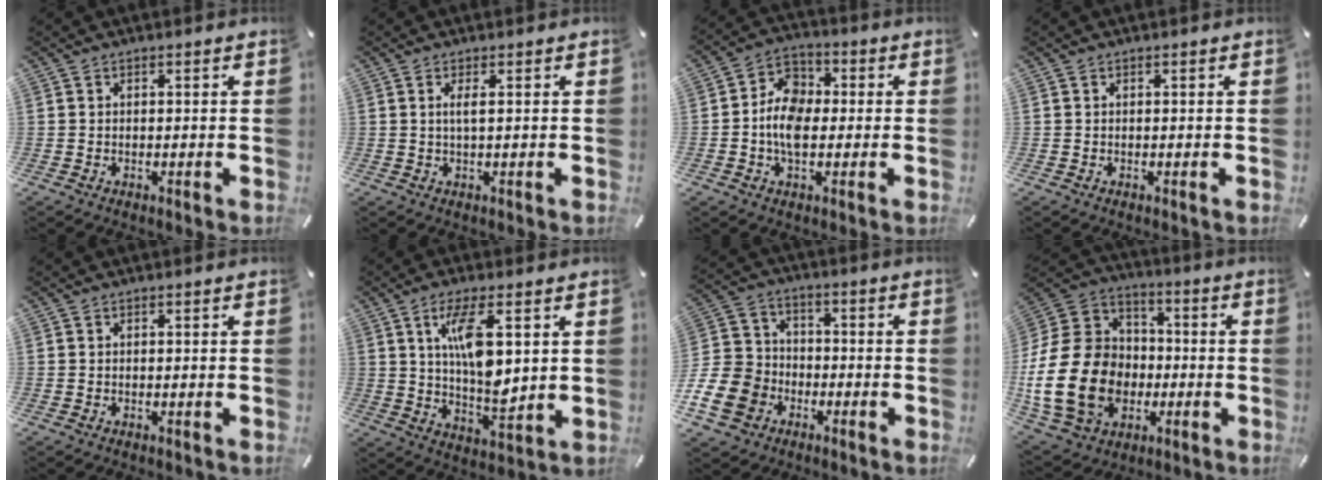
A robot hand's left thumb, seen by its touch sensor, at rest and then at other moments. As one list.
[{"total": 2.4, "force": [0.4, 0.3, 2.3], "torque": [-0.048, -0.001, 0.006]}, {"total": 8.7, "force": [-1.6, 6.3, 5.9], "torque": [-0.119, 0.016, -0.030]}, {"total": 0.0}, {"total": 0.0}, {"total": 12.0, "force": [4.2, 4.5, 10.4], "torque": [-0.193, -0.014, 0.069]}, {"total": 12.7, "force": [-5.0, 10.8, 4.6], "torque": [-0.099, 0.034, -0.088]}, {"total": 23.3, "force": [-5.9, 18.1, 13.4], "torque": [-0.276, 0.027, -0.091]}]